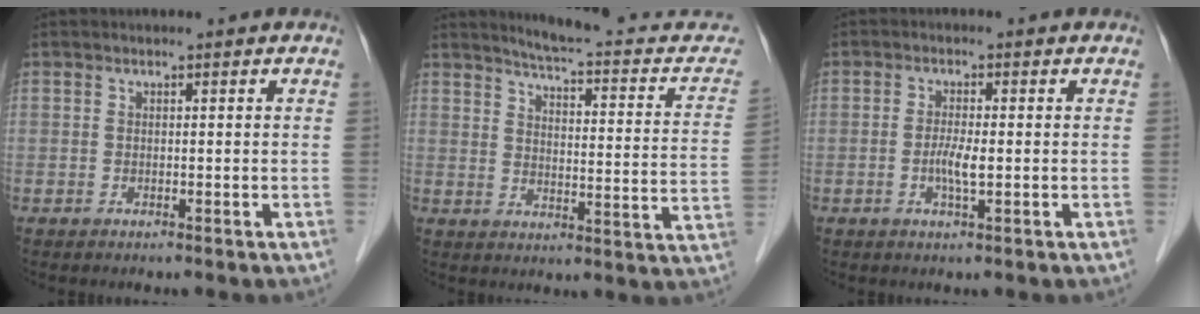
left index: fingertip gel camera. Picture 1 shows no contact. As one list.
[{"total": 15.6, "force": [14.0, 2.3, 6.4], "torque": [-0.076, -0.037, 0.156]}, {"total": 2.8, "force": [-0.5, 0.3, 2.8], "torque": [-0.058, -0.003, -0.010]}]